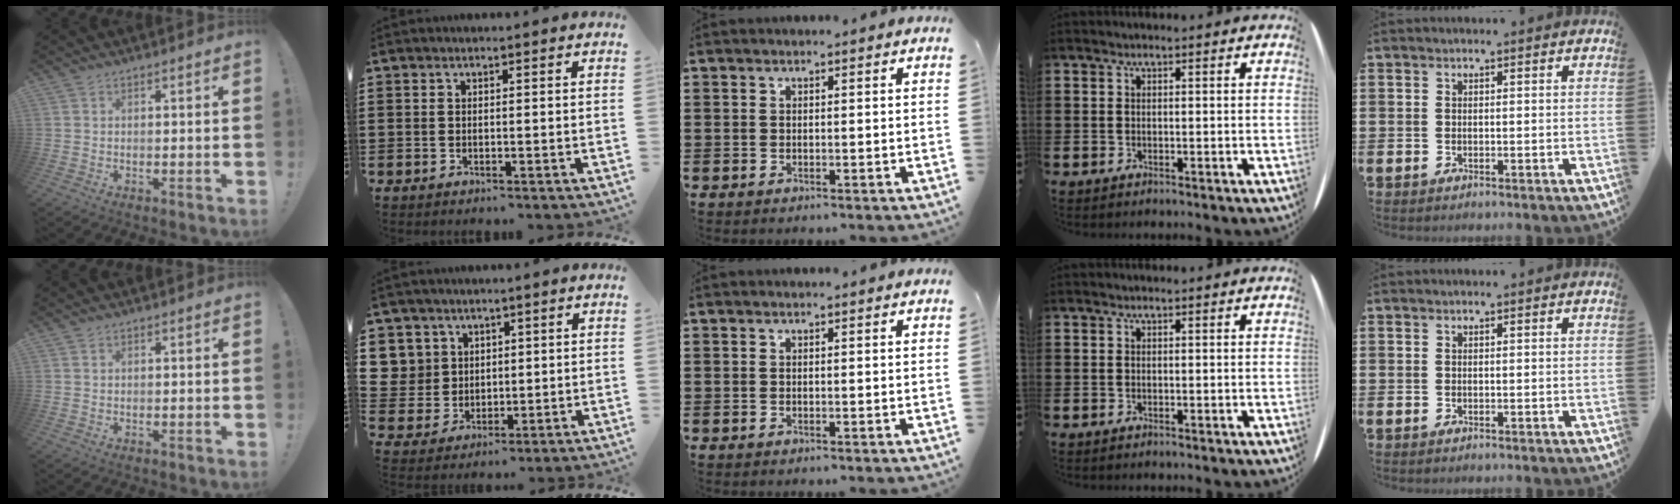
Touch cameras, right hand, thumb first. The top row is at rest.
{"thumb": {"total": 0.5, "force": [0.4, 0.3, 0.1], "torque": [0.005, -0.003, 0.006]}, "index": {"total": 6.5, "force": [2.0, 6.1, 0.4], "torque": [-0.050, 0.007, 0.040]}}